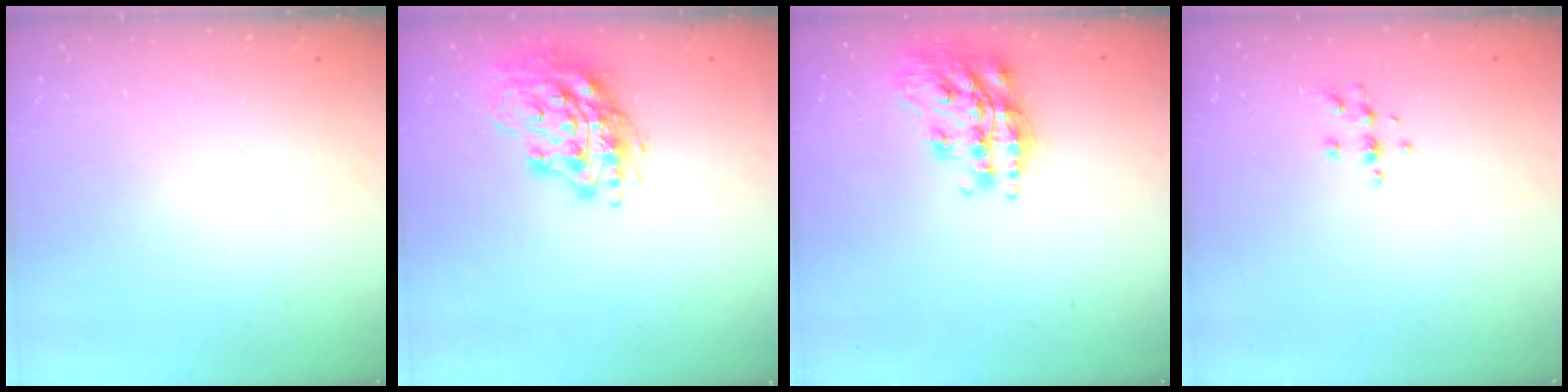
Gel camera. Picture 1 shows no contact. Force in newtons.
{"total": 16.9, "press": 16.8, "slide": 1.5}
{"total": 17.9, "press": 17.8, "slide": 1.3}
{"total": 4.7, "press": 4.6, "slide": 0.5}